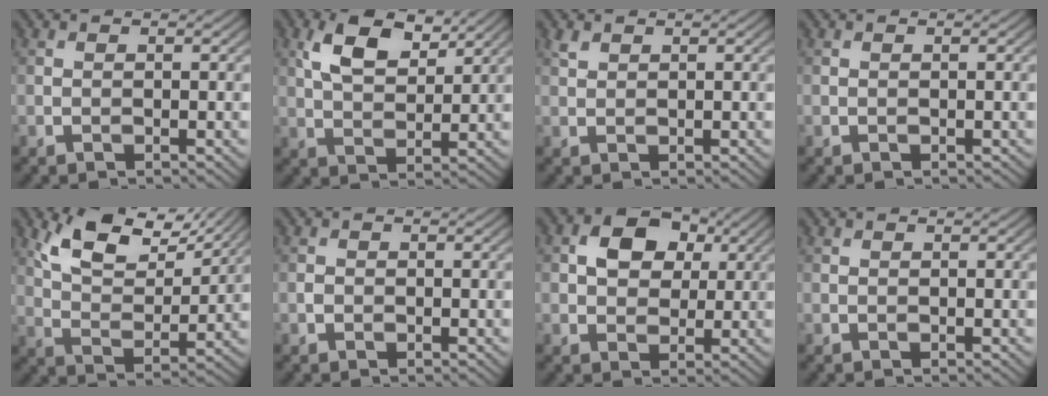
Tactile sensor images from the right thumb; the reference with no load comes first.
{"total": 7.2, "force": [3.8, 3.5, 5.0], "torque": [-0.102, 0.001, 0.071]}
{"total": 1.1, "force": [0.9, 0.5, 0.5], "torque": [-0.013, 0.002, 0.019]}
{"total": 0.0}
{"total": 10.4, "force": [6.9, 4.1, 6.5], "torque": [-0.137, 0.000, 0.133]}
{"total": 0.7, "force": [-0.3, 0.6, 0.2], "torque": [-0.003, -0.002, -0.007]}
{"total": 6.4, "force": [1.9, 4.8, 3.9], "torque": [-0.075, 0.008, 0.024]}
{"total": 0.0}